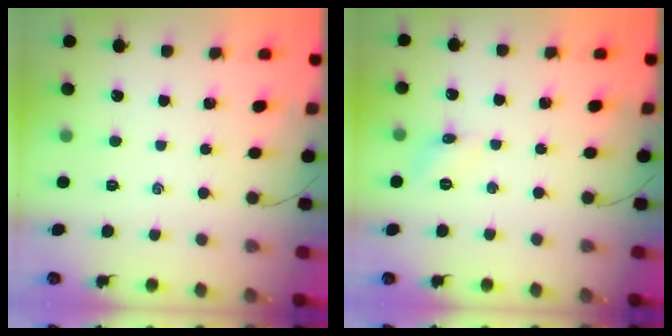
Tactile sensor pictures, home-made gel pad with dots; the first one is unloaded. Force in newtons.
{"total": 5.9, "press": 5.6, "slide": 1.8}